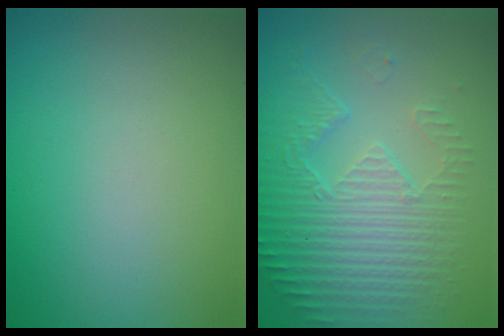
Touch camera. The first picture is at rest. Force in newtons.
{"total": 5.6, "press": 3.5, "slide": 4.4}